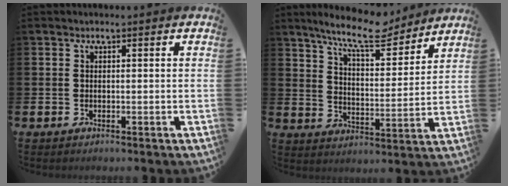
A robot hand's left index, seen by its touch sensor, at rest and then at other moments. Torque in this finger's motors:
{"motor_torque": [1.13, -1.02, 0.87, 0.21]}